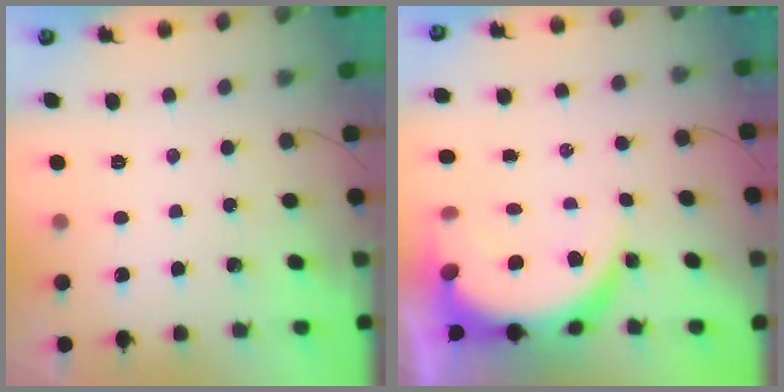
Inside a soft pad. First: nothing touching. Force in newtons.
{"total": 9.6, "press": 9.6, "slide": 1.2}